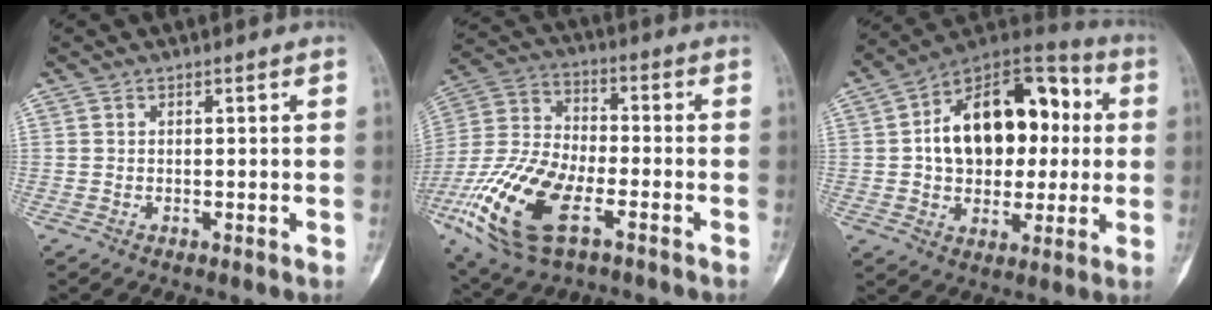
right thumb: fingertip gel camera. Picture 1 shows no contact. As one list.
[{"total": 21.0, "force": [-8.5, 10.0, 16.4], "torque": [-0.362, 0.012, -0.155]}, {"total": 22.0, "force": [2.4, 14.3, 16.6], "torque": [-0.218, 0.031, 0.037]}]